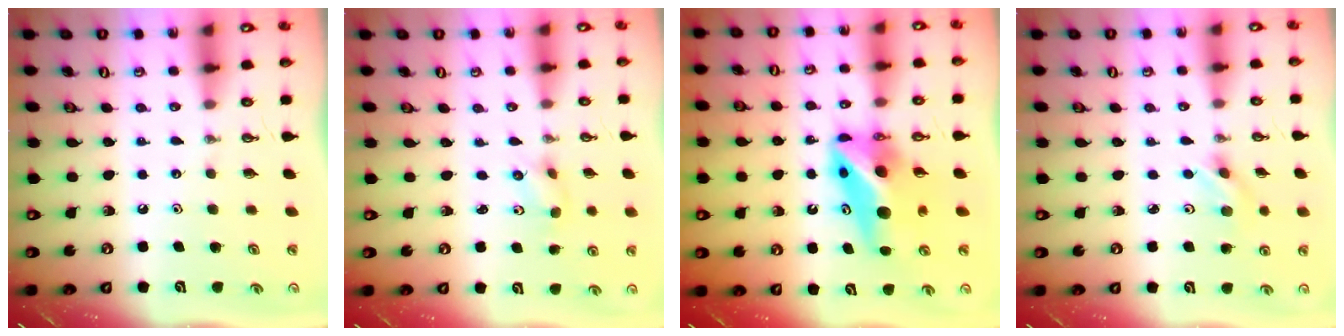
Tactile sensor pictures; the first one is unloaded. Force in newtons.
{"total": 2.5, "press": 2.2, "slide": 1.2}
{"total": 12.1, "press": 11.6, "slide": 3.3}
{"total": 2.9, "press": 2.8, "slide": 0.7}